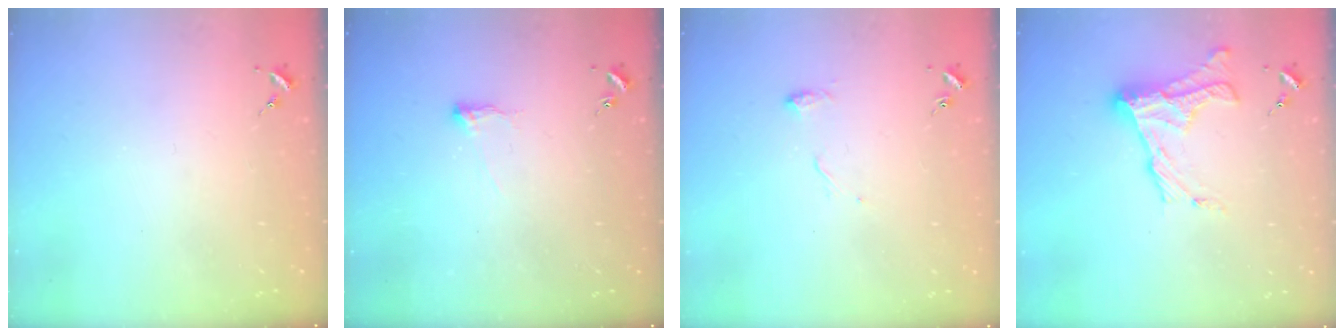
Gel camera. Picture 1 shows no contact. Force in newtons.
{"total": 4.1, "press": 4.1, "slide": 0.7}
{"total": 6.8, "press": 6.8, "slide": 0.7}
{"total": 14.7, "press": 14.7, "slide": 1.0}